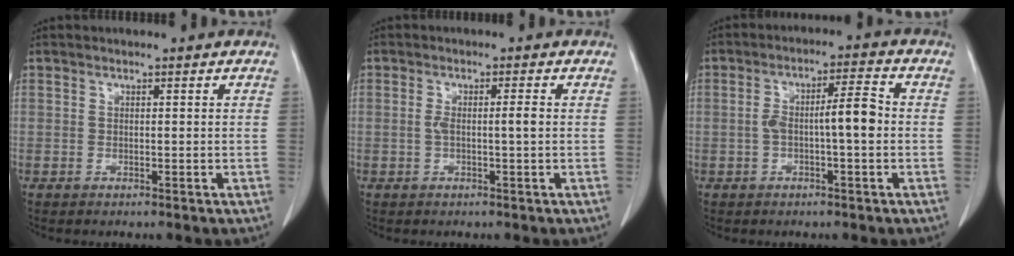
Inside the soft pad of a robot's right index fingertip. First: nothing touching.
{"total": 2.6, "force": [-0.2, 0.1, 2.6], "torque": [-0.051, 0.004, -0.001]}
{"total": 6.5, "force": [-0.7, 0.9, 6.4], "torque": [-0.113, 0.021, -0.012]}